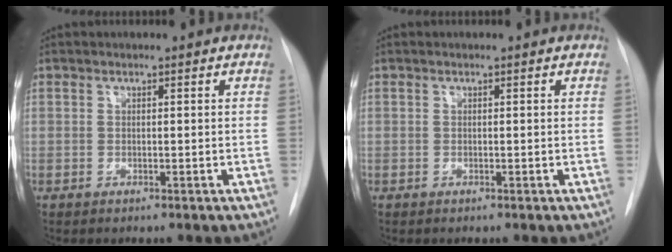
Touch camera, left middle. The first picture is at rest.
{"total": 0.0}